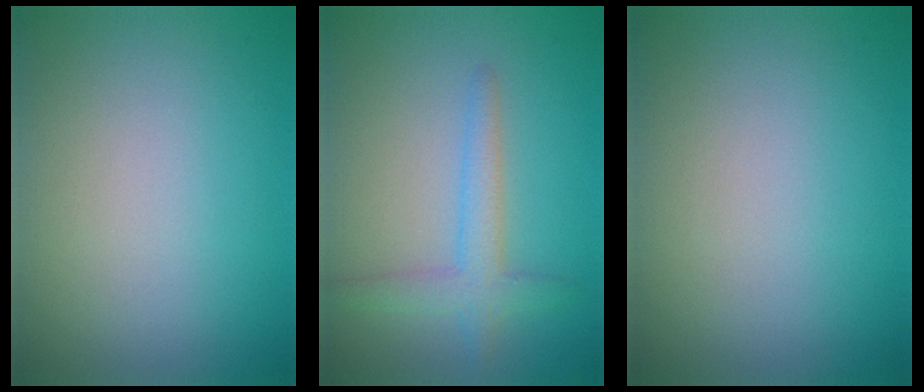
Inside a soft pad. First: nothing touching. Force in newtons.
{"total": 2.8, "press": 2.8, "slide": 0.2}
{"total": 0.0}